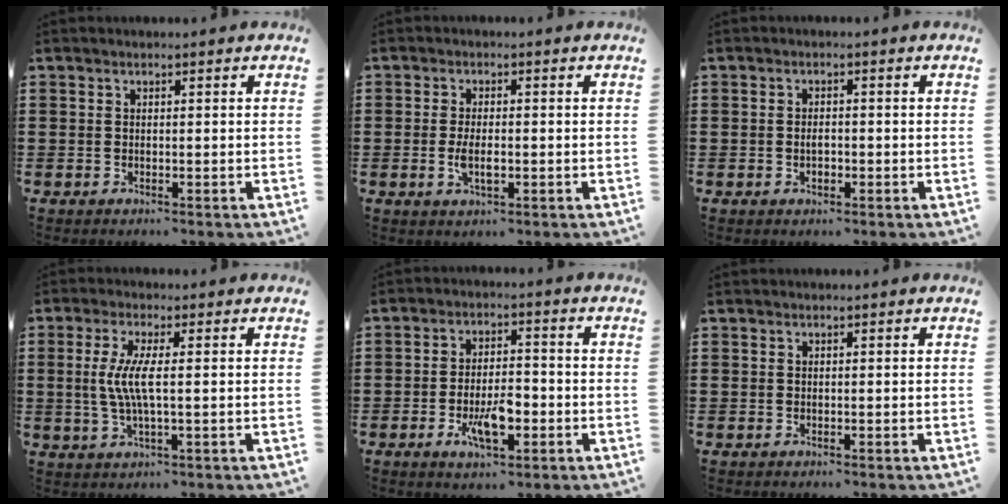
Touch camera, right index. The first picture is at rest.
{"total": 3.8, "force": [-0.7, 1.4, 3.5], "torque": [-0.069, -0.001, -0.014]}
{"total": 1.7, "force": [-0.4, 0.9, 1.4], "torque": [-0.027, 0.002, -0.008]}
{"total": 5.4, "force": [0.1, 0.7, 5.3], "torque": [-0.120, -0.011, -0.008]}
{"total": 6.6, "force": [-2.6, 2.7, 5.5], "torque": [-0.100, 0.000, -0.049]}
{"total": 0.0}